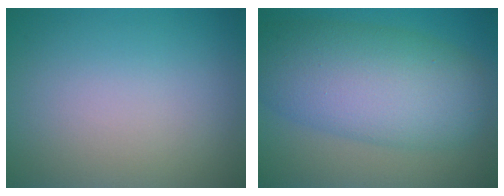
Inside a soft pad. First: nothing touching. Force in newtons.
{"total": 9.6, "press": 9.6, "slide": 0.4}